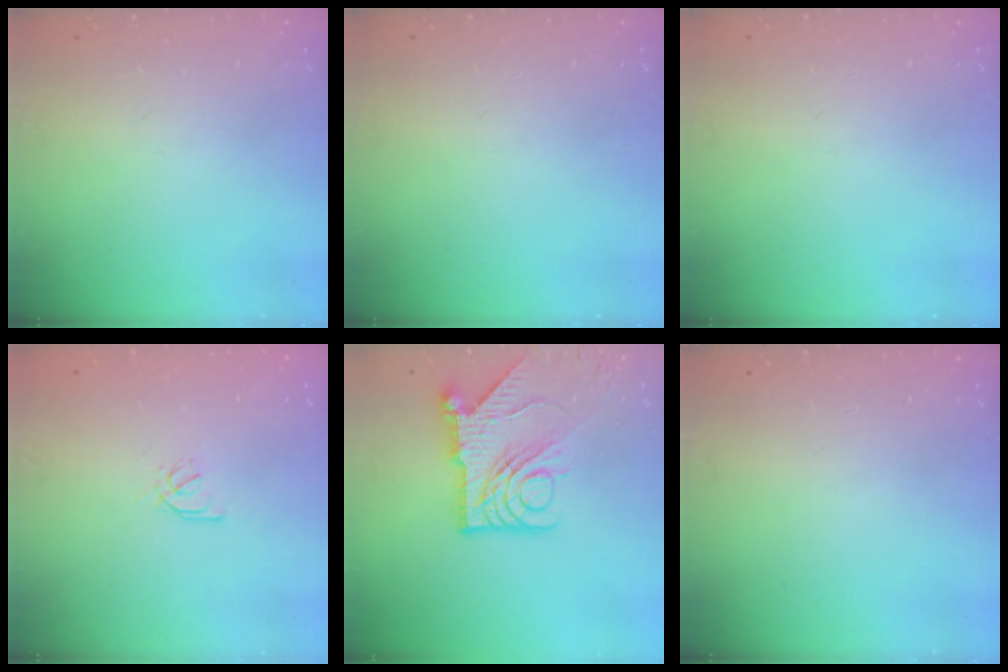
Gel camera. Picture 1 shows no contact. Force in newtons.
{"total": 0.0}
{"total": 0.0}
{"total": 2.1, "press": 2.0, "slide": 0.7}
{"total": 14.5, "press": 14.4, "slide": 1.7}
{"total": 0.0}